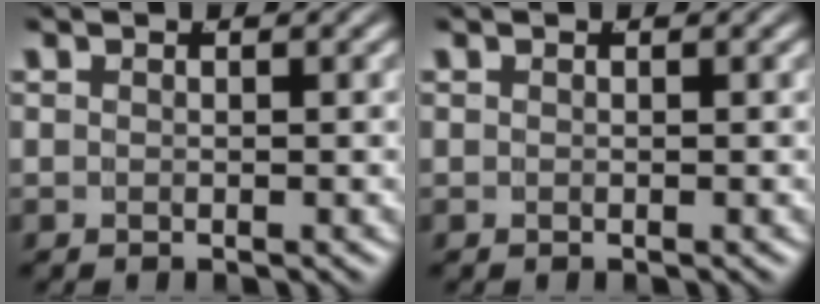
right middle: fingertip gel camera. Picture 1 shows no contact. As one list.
[{"total": 0.0}]